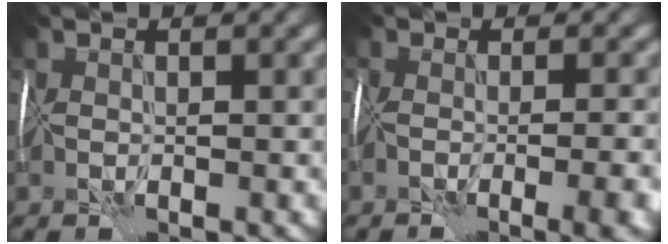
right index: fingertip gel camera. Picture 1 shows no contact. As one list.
[{"total": 9.3, "force": [-5.1, 3.4, 7.0], "torque": [-0.080, -0.003, -0.041]}]